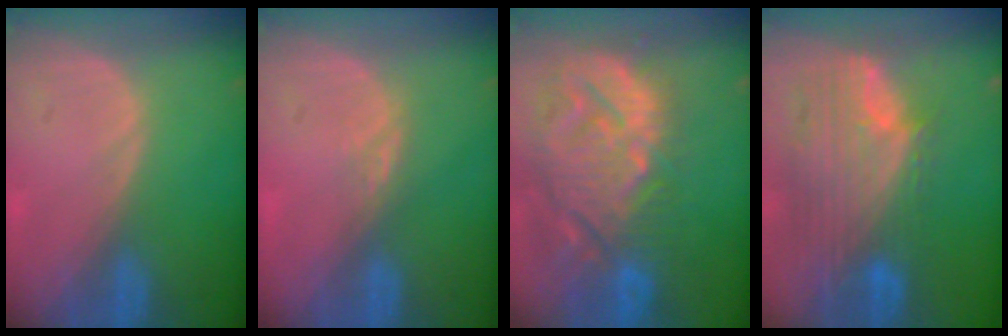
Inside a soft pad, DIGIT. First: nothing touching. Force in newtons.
{"total": 2.0, "press": 1.5, "slide": 1.3}
{"total": 14.6, "press": 12.4, "slide": 7.6}
{"total": 12.0, "press": 10.2, "slide": 6.3}